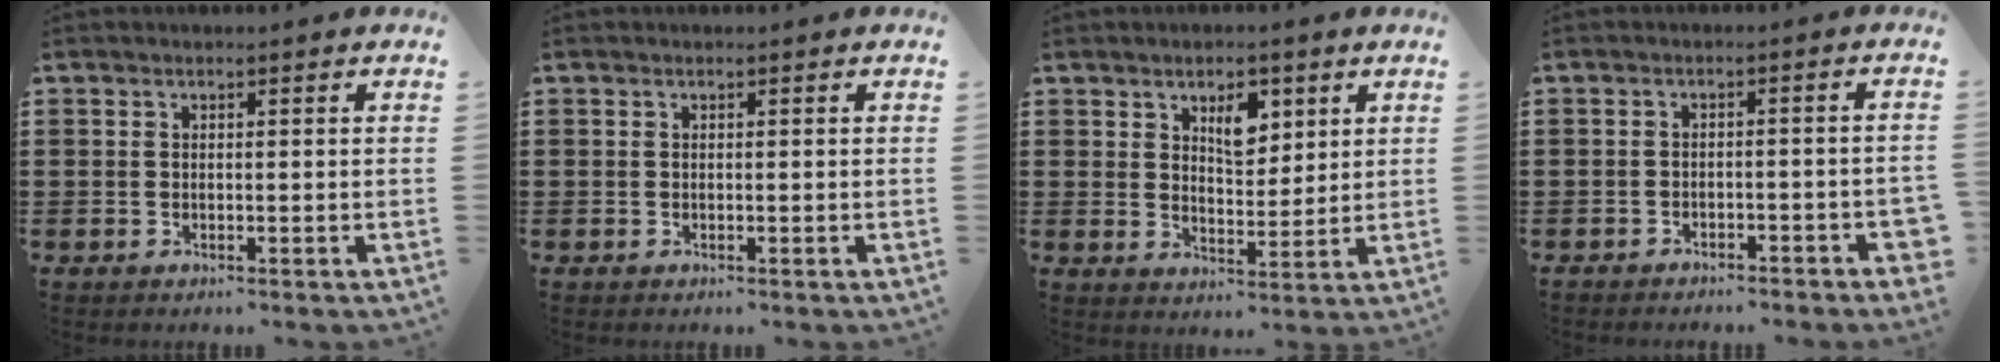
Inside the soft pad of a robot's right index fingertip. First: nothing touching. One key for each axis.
{"total": 0.0}
{"total": 5.4, "fx": 2.9, "fy": 2.9, "fz": 3.6, "tx": -0.049, "ty": -0.002, "tz": 0.043}
{"total": 2.4, "fx": -2.2, "fy": 0.5, "fz": 0.7, "tx": -0.014, "ty": 0.003, "tz": -0.045}